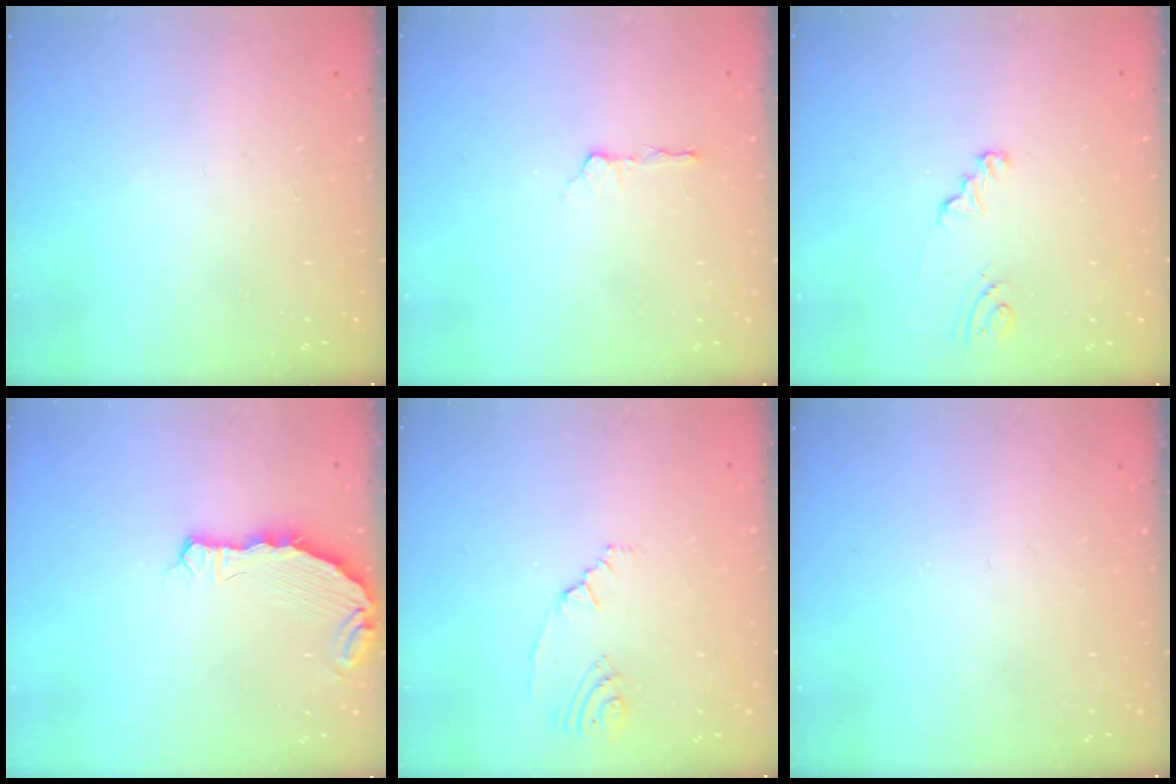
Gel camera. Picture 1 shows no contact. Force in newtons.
{"total": 2.9, "press": 2.4, "slide": 1.6}
{"total": 2.1, "press": 2.1, "slide": 0.2}
{"total": 7.0, "press": 5.4, "slide": 4.5}
{"total": 2.8, "press": 2.0, "slide": 2.0}
{"total": 0.0}